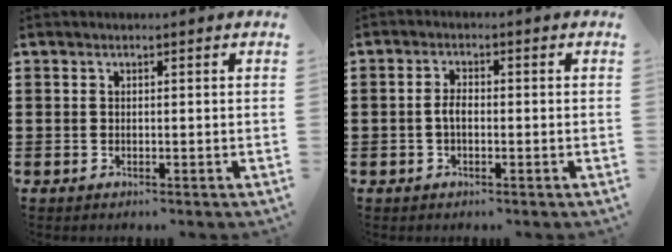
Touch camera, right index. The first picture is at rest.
{"total": 2.4, "force": [-0.4, 1.1, 2.0], "torque": [-0.047, -0.001, -0.011]}